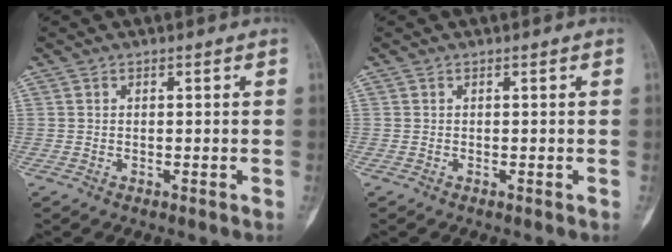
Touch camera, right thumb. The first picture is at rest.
{"total": 0.0}